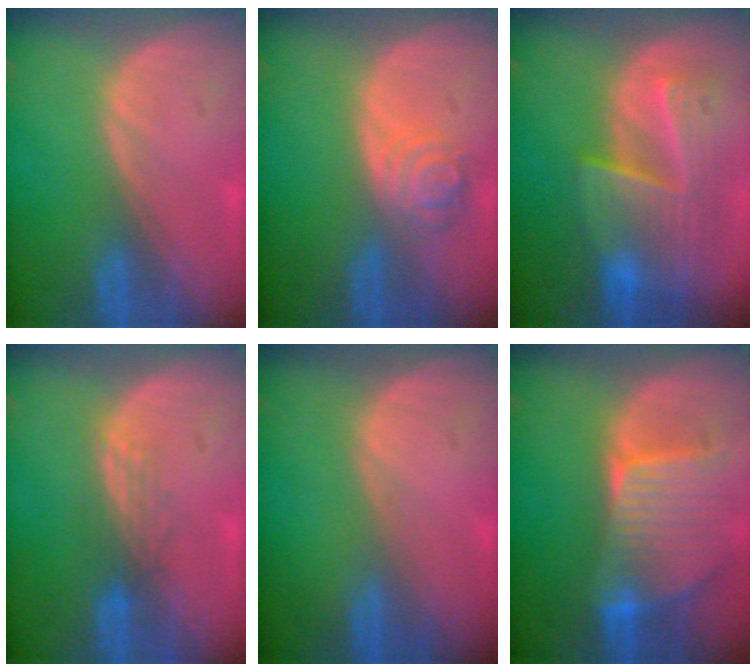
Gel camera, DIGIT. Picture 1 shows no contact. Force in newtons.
{"total": 4.3, "press": 4.3, "slide": 0.4}
{"total": 9.3, "press": 8.3, "slide": 4.2}
{"total": 2.9, "press": 2.4, "slide": 1.6}
{"total": 0.0}
{"total": 9.4, "press": 8.3, "slide": 4.5}